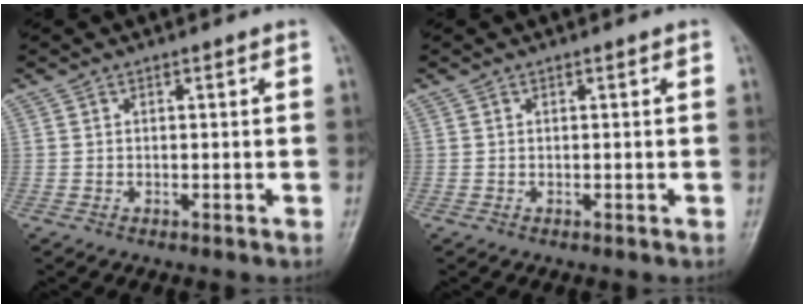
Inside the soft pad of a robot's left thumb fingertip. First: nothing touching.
{"total": 0.0}